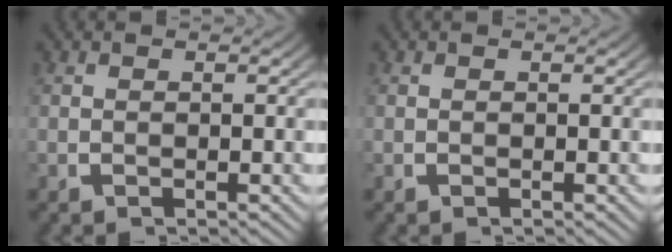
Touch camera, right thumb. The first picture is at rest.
{"total": 0.0}